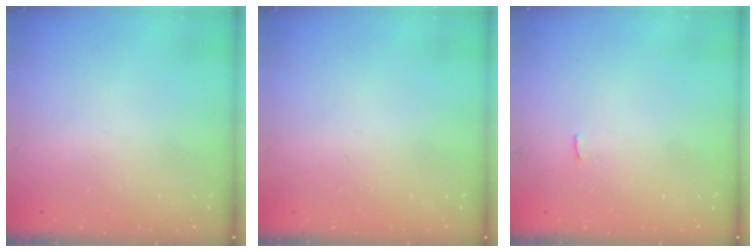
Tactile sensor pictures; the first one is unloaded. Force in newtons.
{"total": 0.0}
{"total": 2.3, "press": 2.3, "slide": 0.2}